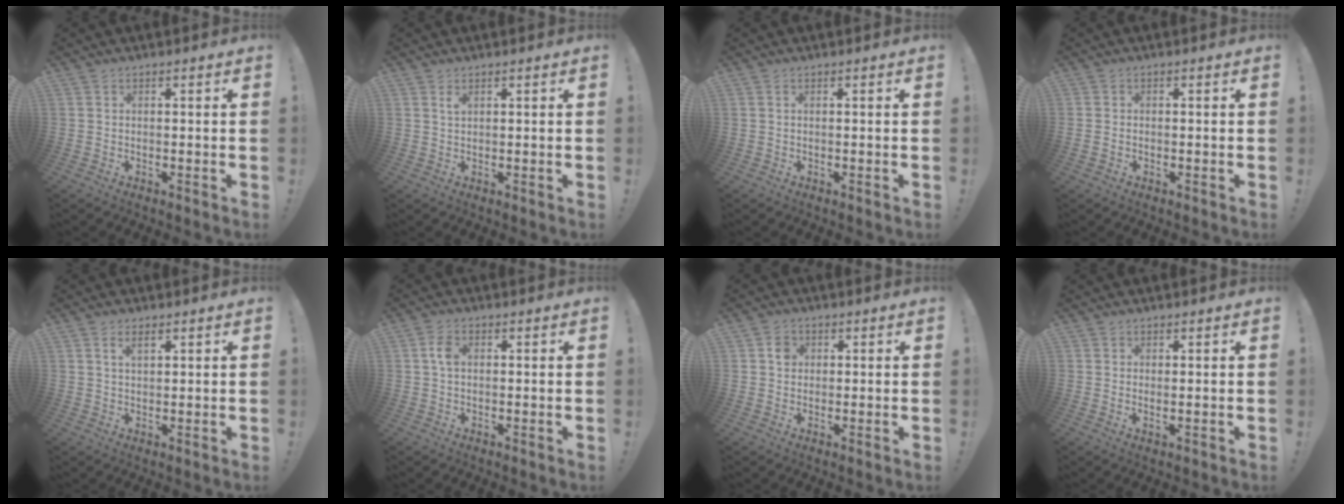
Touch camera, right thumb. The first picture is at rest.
{"total": 1.5, "force": [0.8, 0.5, 1.1], "torque": [-0.011, -0.004, 0.012]}
{"total": 0.0}
{"total": 0.7, "force": [-0.6, 0.2, 0.4], "torque": [-0.012, 0.004, -0.008]}
{"total": 2.8, "force": [1.5, 1.2, 2.1], "torque": [-0.035, -0.002, 0.025]}
{"total": 3.7, "force": [0.6, 2.2, 2.8], "torque": [-0.044, 0.005, 0.007]}
{"total": 3.0, "force": [0.5, 2.7, 1.3], "torque": [-0.007, 0.000, 0.005]}
{"total": 1.0, "force": [0.6, -0.2, 0.7], "torque": [-0.005, -0.006, 0.009]}